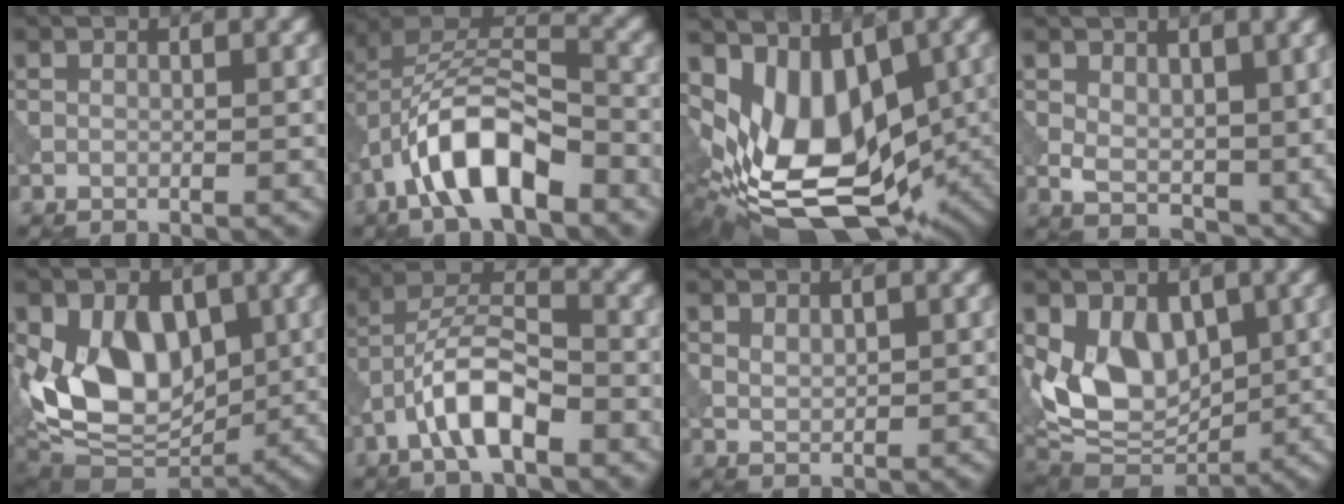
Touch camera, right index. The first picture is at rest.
{"total": 9.3, "force": [-4.5, 4.0, 7.1], "torque": [-0.124, 0.019, -0.087]}
{"total": 15.7, "force": [-1.2, 9.5, 12.5], "torque": [-0.172, -0.025, 0.004]}
{"total": 5.3, "force": [1.7, 3.2, 3.8], "torque": [-0.069, -0.014, 0.035]}
{"total": 9.2, "force": [0.5, 6.2, 6.8], "torque": [-0.115, -0.013, 0.006]}
{"total": 6.2, "force": [-3.1, 2.2, 4.9], "torque": [-0.086, 0.016, -0.063]}
{"total": 1.4, "force": [0.9, 0.8, 0.8], "torque": [-0.016, -0.002, 0.021]}
{"total": 7.6, "force": [1.1, 5.3, 5.3], "torque": [-0.089, -0.019, 0.021]}